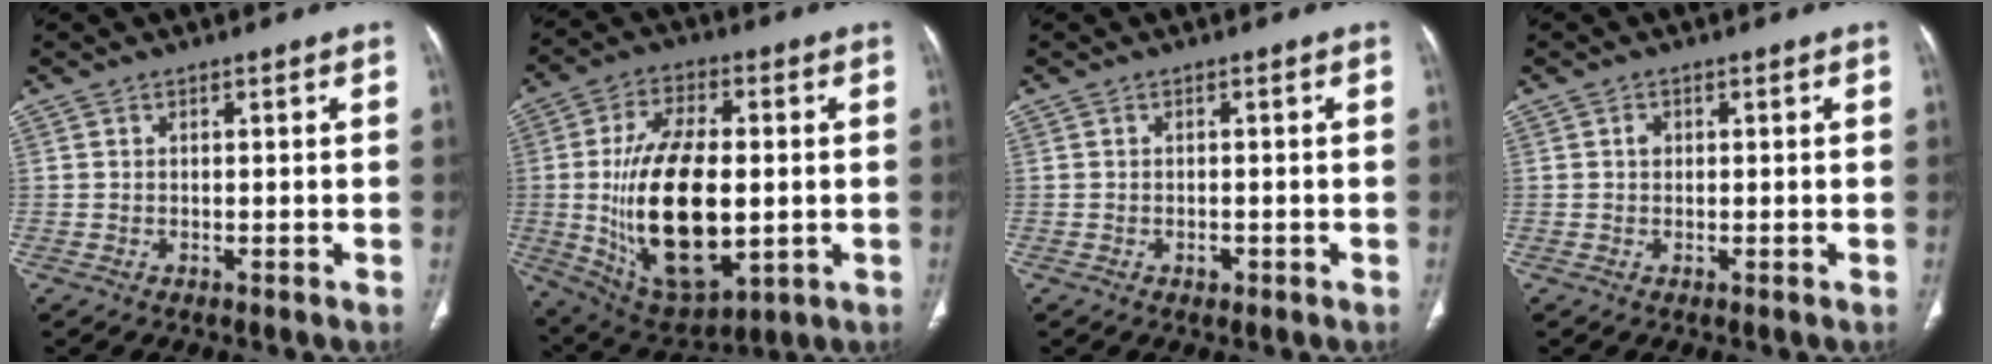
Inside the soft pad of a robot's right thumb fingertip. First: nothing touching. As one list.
[{"total": 22.8, "force": [-1.1, 11.7, 19.5], "torque": [-0.339, -0.005, 0.001]}, {"total": 1.1, "force": [-0.5, 0.8, 0.6], "torque": [0.000, 0.004, -0.006]}, {"total": 1.1, "force": [0.2, 1.0, 0.6], "torque": [-0.006, 0.003, 0.002]}]